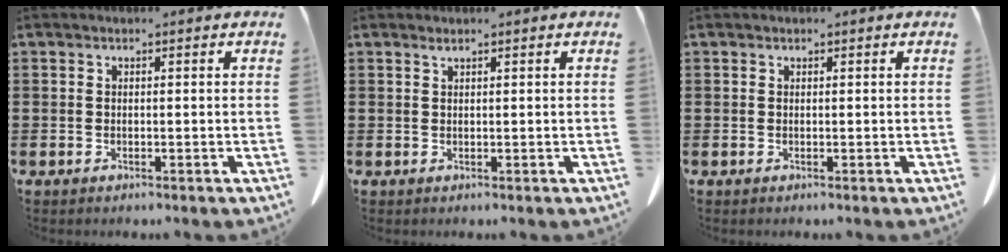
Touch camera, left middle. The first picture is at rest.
{"total": 0.8, "force": [0.6, -0.1, 0.5], "torque": [-0.012, -0.004, 0.014]}
{"total": 0.0}